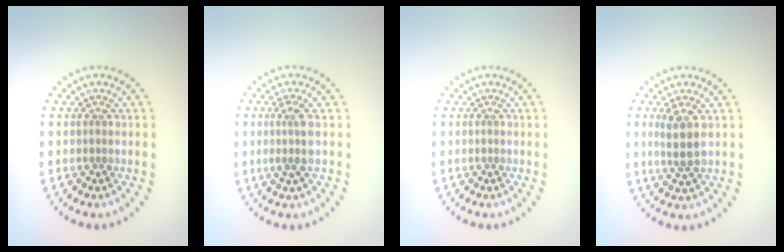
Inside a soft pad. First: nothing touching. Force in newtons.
{"total": 2.1, "press": 1.7, "slide": 1.3}
{"total": 0.0}
{"total": 2.7, "press": 2.5, "slide": 1.2}